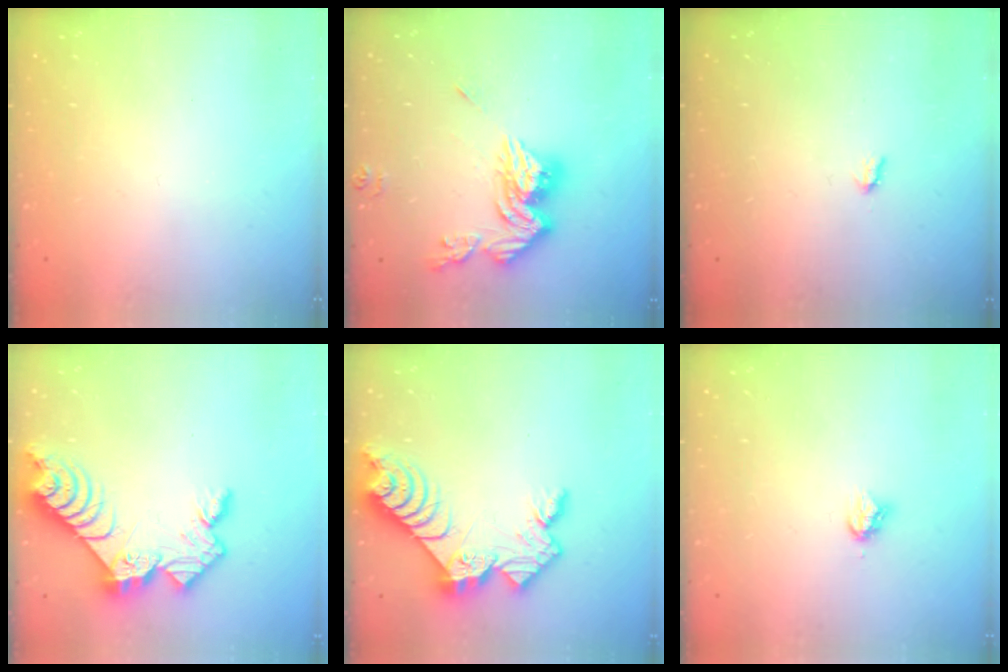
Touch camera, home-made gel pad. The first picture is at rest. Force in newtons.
{"total": 13.7, "press": 13.6, "slide": 1.3}
{"total": 1.9, "press": 1.9, "slide": 0.3}
{"total": 11.2, "press": 11.2, "slide": 0.8}
{"total": 11.2, "press": 11.2, "slide": 0.8}
{"total": 3.9, "press": 3.9, "slide": 0.4}